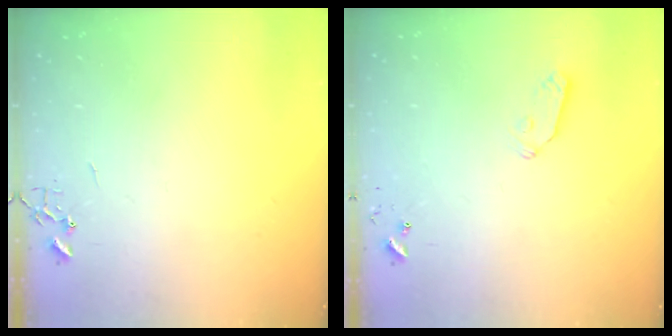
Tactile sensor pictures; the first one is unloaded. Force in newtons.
{"total": 5.6, "press": 5.6, "slide": 0.3}